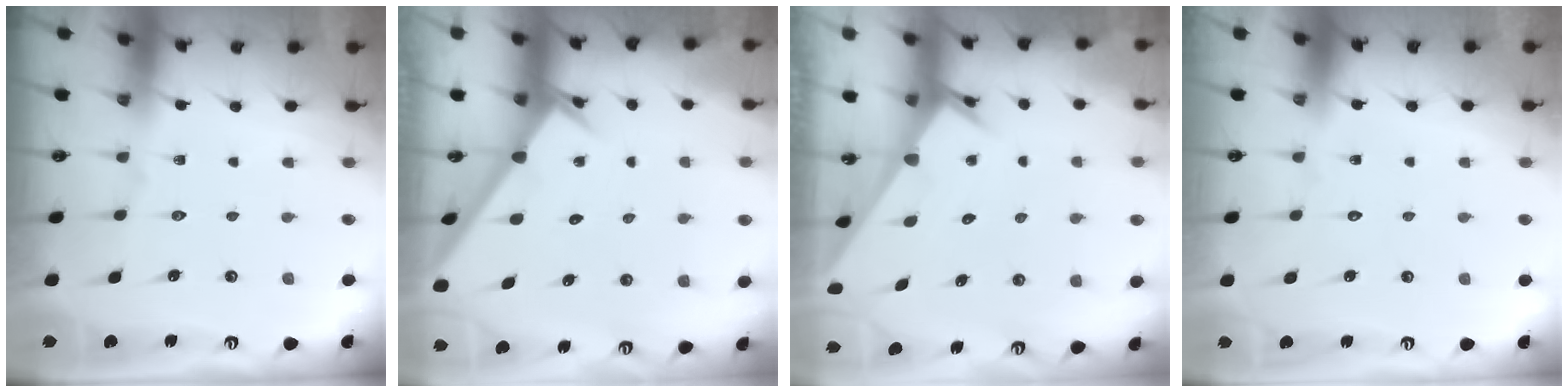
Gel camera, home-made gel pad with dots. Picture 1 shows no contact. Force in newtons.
{"total": 2.6, "press": 2.6, "slide": 0.1}
{"total": 2.5, "press": 2.5, "slide": 0.1}
{"total": 1.8, "press": 1.8, "slide": 0.1}